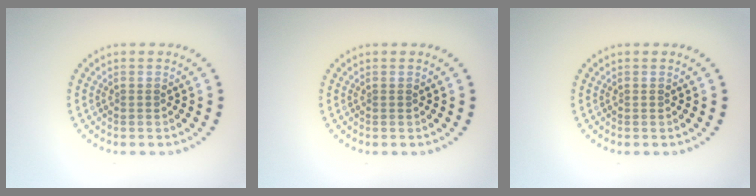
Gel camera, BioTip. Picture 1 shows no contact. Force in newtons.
{"total": 0.0}
{"total": 0.0}